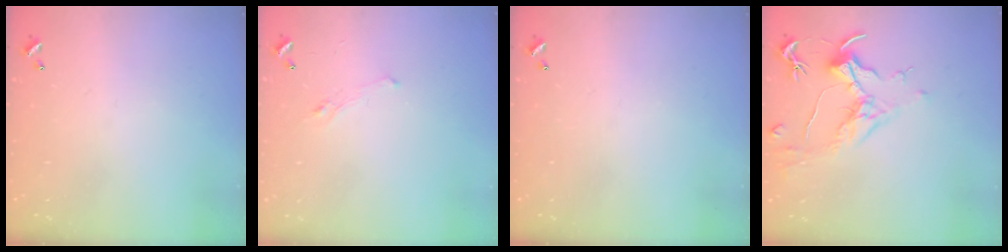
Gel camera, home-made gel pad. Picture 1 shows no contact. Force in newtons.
{"total": 0.8, "press": 0.1, "slide": 0.8}
{"total": 0.0}
{"total": 1.6, "press": 1.4, "slide": 0.7}